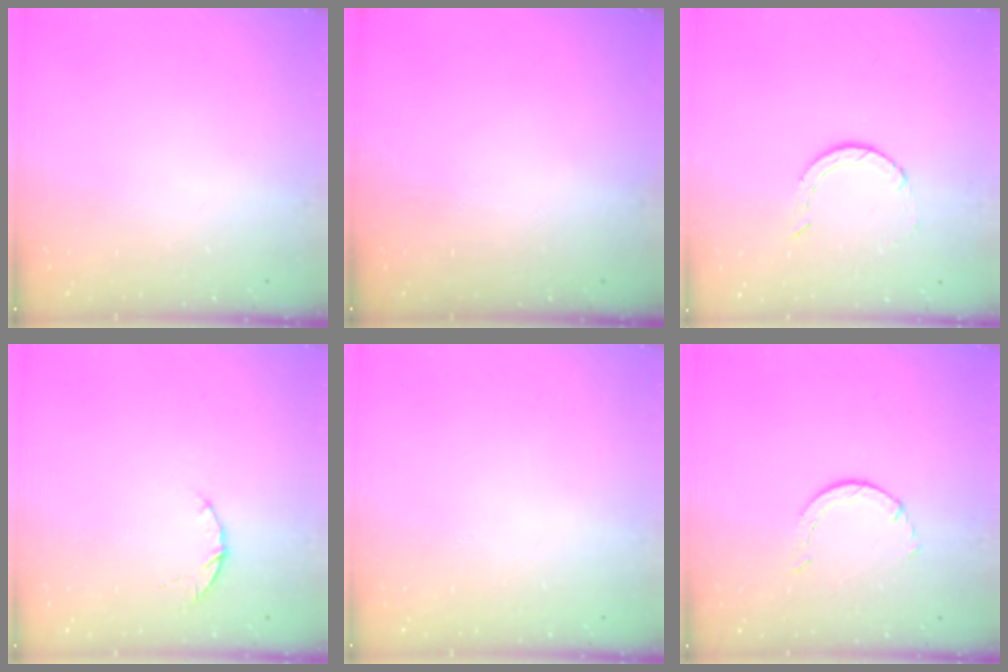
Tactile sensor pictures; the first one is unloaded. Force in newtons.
{"total": 0.0}
{"total": 0.8, "press": 0.8, "slide": 0.1}
{"total": 4.2, "press": 4.2, "slide": 0.5}
{"total": 2.5, "press": 2.5, "slide": 0.2}
{"total": 0.8, "press": 0.7, "slide": 0.1}